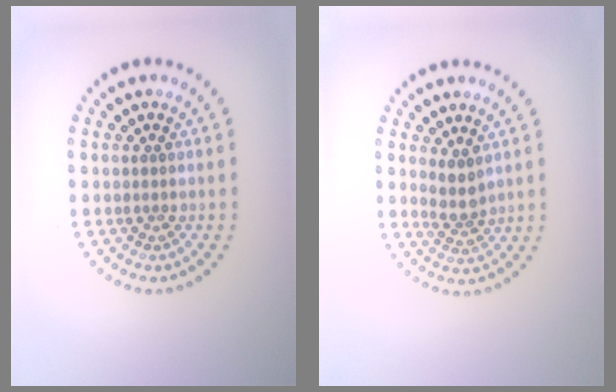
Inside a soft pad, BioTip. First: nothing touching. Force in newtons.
{"total": 2.2, "press": 1.7, "slide": 1.3}